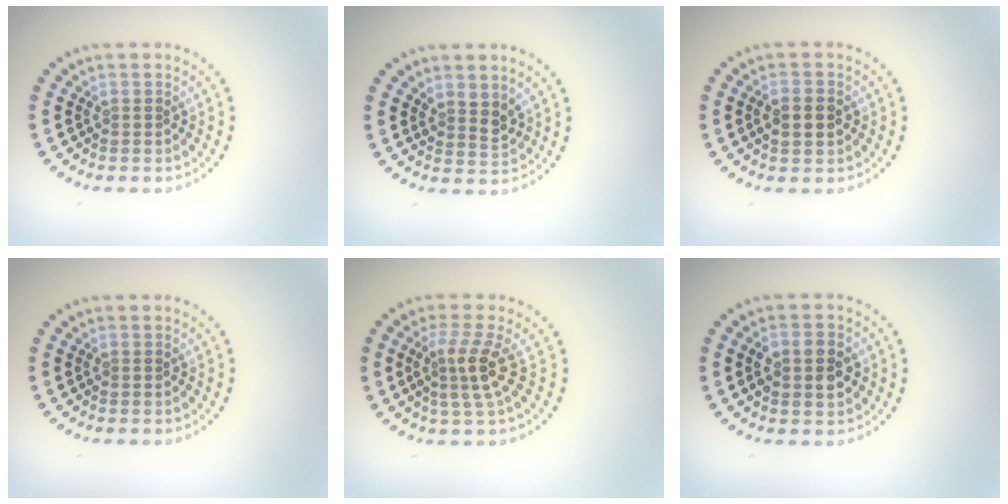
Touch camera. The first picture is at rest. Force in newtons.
{"total": 1.9, "press": 1.6, "slide": 1.0}
{"total": 2.4, "press": 2.4, "slide": 0.3}
{"total": 0.0}
{"total": 3.1, "press": 2.4, "slide": 2.0}
{"total": 3.8, "press": 3.8, "slide": 0.2}